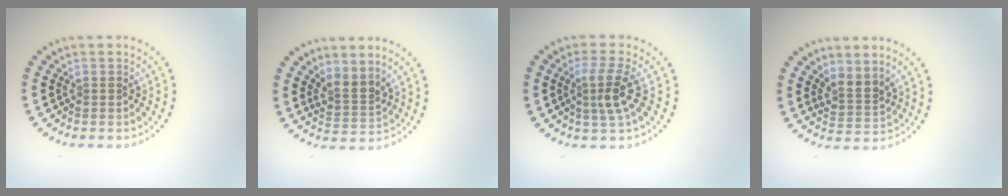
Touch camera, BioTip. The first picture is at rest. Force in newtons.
{"total": 2.5, "press": 1.8, "slide": 1.7}
{"total": 3.0, "press": 2.5, "slide": 1.6}
{"total": 2.4, "press": 1.8, "slide": 1.6}